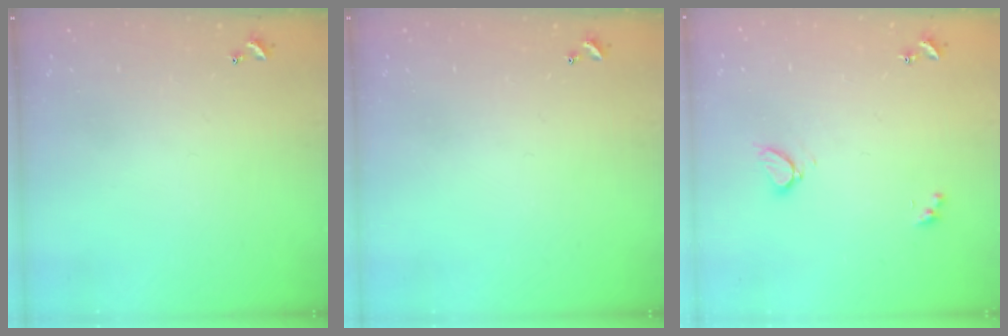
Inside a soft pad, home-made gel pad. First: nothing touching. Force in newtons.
{"total": 0.0}
{"total": 3.1, "press": 3.1, "slide": 0.3}